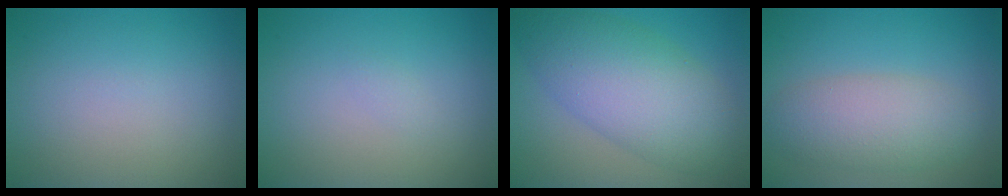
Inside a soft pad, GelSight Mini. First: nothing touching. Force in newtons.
{"total": 0.5, "press": 0.5, "slide": 0.0}
{"total": 8.5, "press": 8.5, "slide": 0.2}
{"total": 4.9, "press": 4.8, "slide": 0.4}